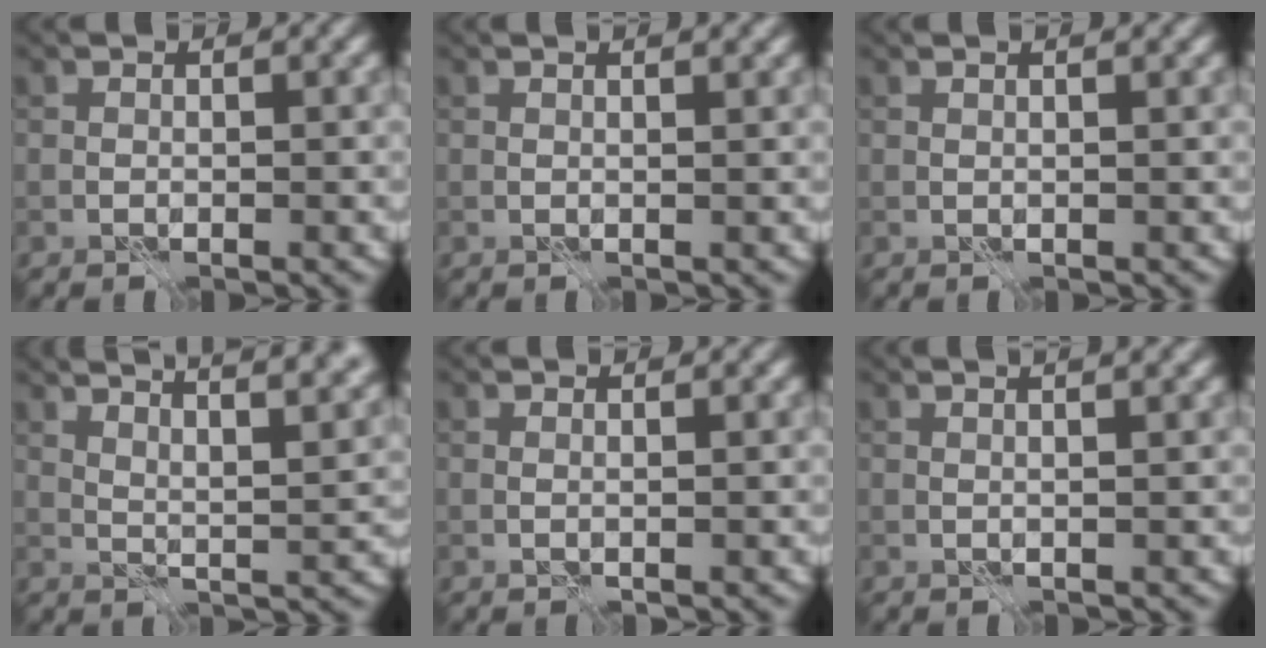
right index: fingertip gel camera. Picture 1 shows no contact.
{"total": 2.4, "force": [1.4, 0.9, 1.8], "torque": [-0.011, 0.003, -0.005]}
{"total": 1.7, "force": [1.1, 0.5, 1.2], "torque": [-0.010, -0.003, 0.001]}
{"total": 11.6, "force": [8.1, 3.5, 7.6], "torque": [-0.070, 0.035, 0.082]}
{"total": 0.5, "force": [0.3, 0.0, 0.4], "torque": [-0.010, 0.000, 0.000]}
{"total": 3.9, "force": [2.0, 1.6, 3.0], "torque": [-0.016, 0.024, -0.003]}